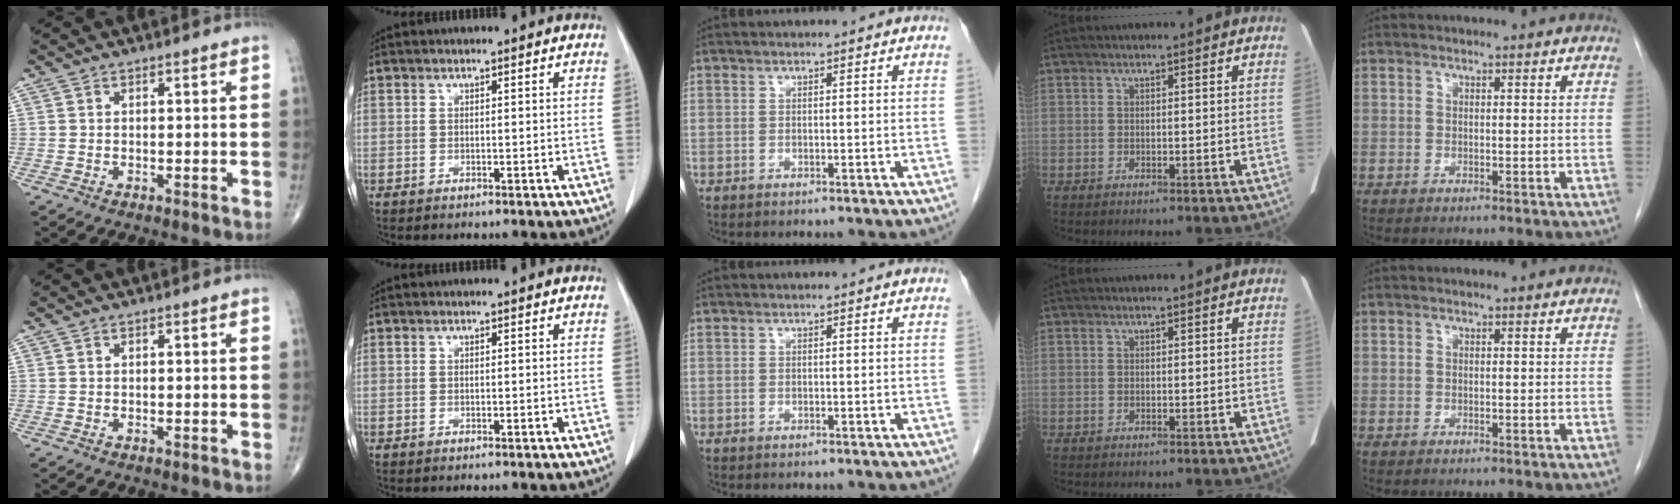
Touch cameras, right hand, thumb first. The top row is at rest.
{}